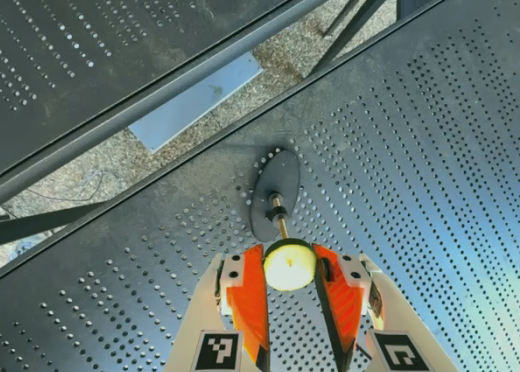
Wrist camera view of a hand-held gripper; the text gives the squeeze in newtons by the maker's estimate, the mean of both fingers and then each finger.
{"total": 9.7, "left": 10.0, "right": 9.5}